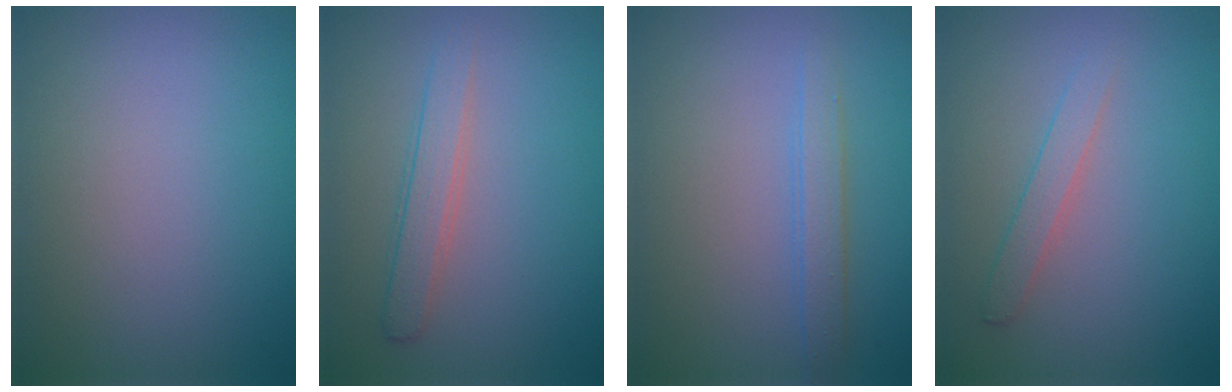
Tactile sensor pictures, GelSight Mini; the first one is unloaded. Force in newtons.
{"total": 2.2, "press": 2.2, "slide": 0.1}
{"total": 1.8, "press": 1.8, "slide": 0.1}
{"total": 1.7, "press": 1.7, "slide": 0.1}